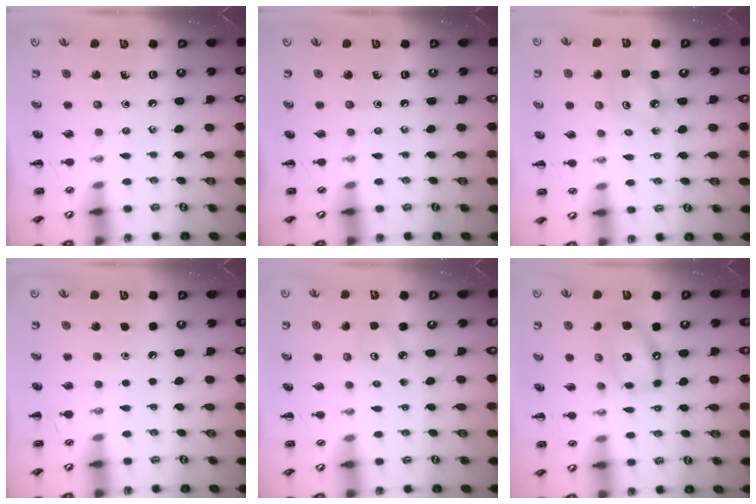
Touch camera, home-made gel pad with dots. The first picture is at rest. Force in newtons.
{"total": 0.0}
{"total": 4.6, "press": 4.5, "slide": 1.0}
{"total": 1.8, "press": 1.8, "slide": 0.1}
{"total": 3.2, "press": 3.0, "slide": 1.0}
{"total": 13.5, "press": 13.1, "slide": 3.3}